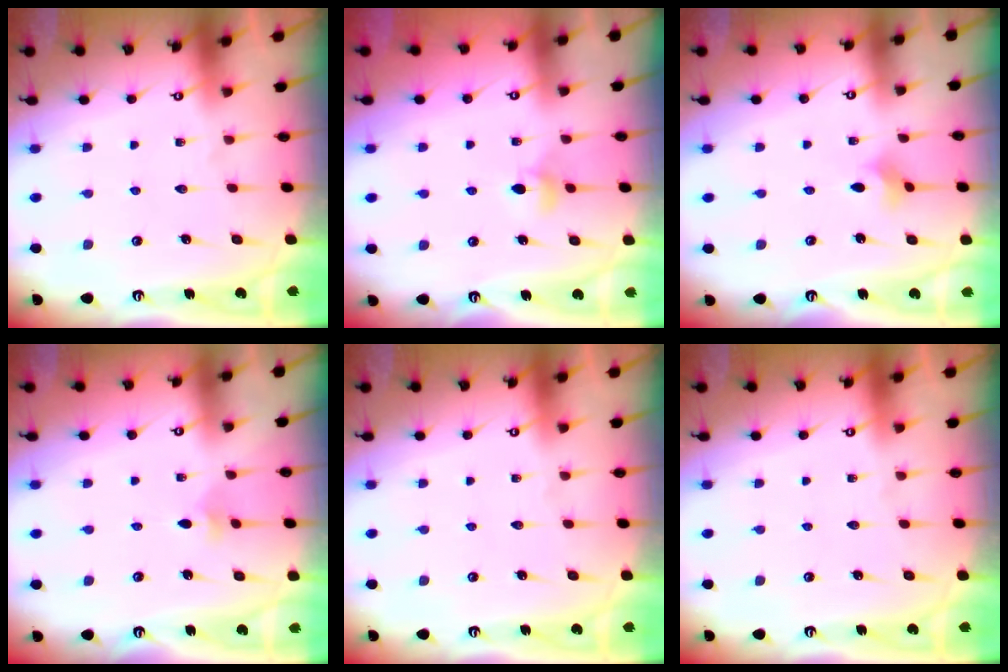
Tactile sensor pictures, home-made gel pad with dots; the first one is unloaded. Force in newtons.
{"total": 4.1, "press": 4.0, "slide": 0.9}
{"total": 2.4, "press": 2.3, "slide": 0.5}
{"total": 3.2, "press": 3.1, "slide": 0.8}
{"total": 0.0}
{"total": 0.0}